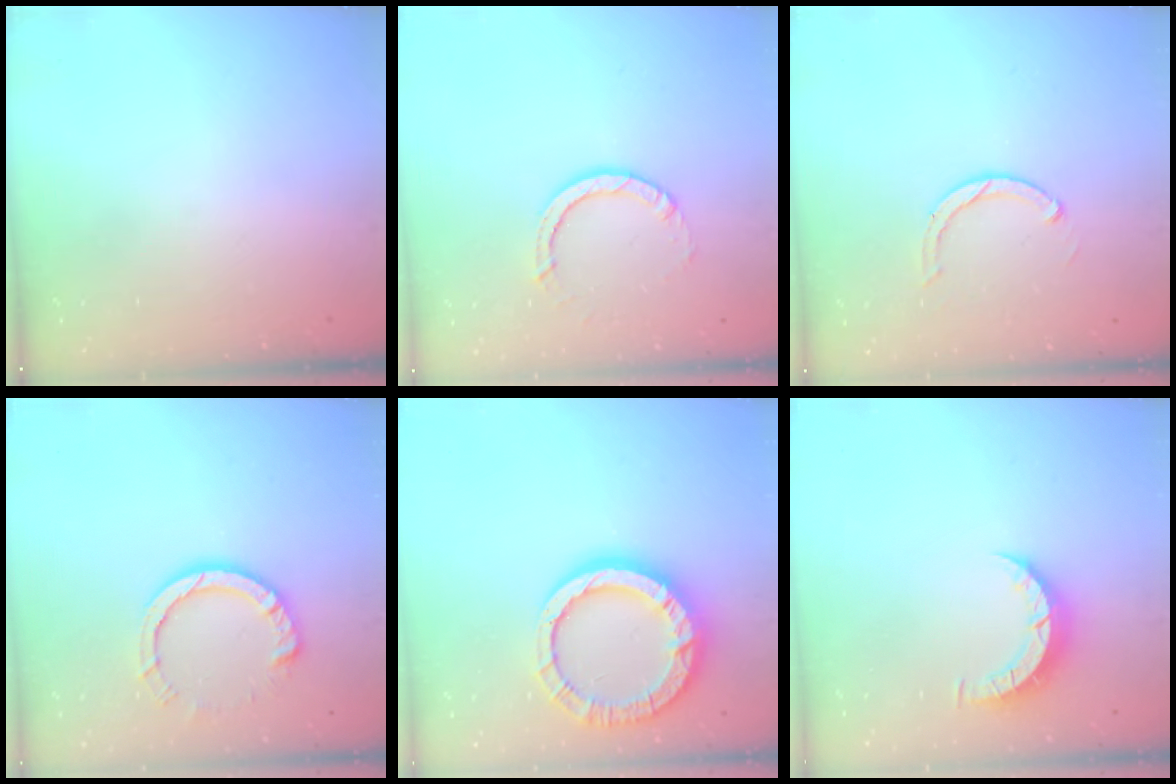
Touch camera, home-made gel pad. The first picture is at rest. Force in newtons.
{"total": 4.5, "press": 4.5, "slide": 0.3}
{"total": 2.9, "press": 2.9, "slide": 0.4}
{"total": 9.1, "press": 9.1, "slide": 0.7}
{"total": 15.9, "press": 15.8, "slide": 2.2}
{"total": 5.0, "press": 4.9, "slide": 0.6}